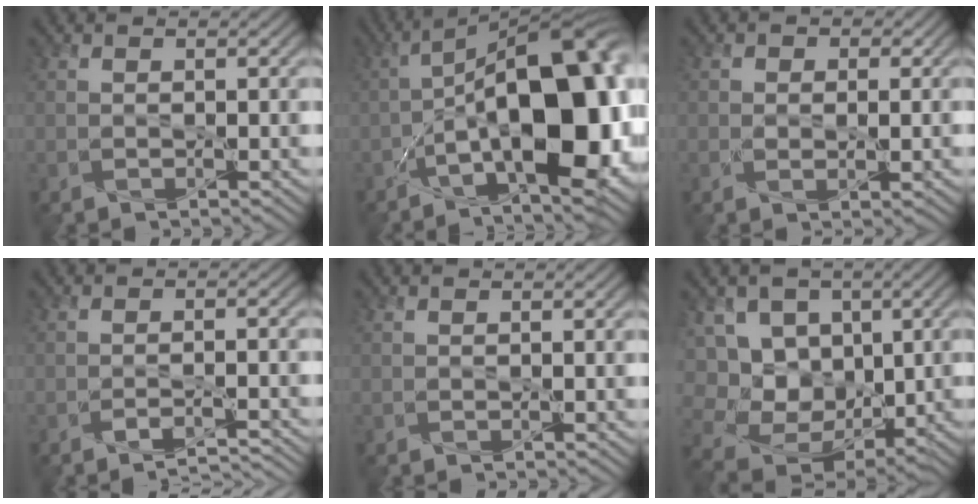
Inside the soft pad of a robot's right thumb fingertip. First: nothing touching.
{"total": 21.5, "force": [-4.8, 9.4, 18.8], "torque": [-0.253, 0.005, -0.087]}
{"total": 2.1, "force": [0.3, 1.7, 1.1], "torque": [-0.020, -0.002, 0.000]}
{"total": 2.8, "force": [-2.3, 0.4, 1.4], "torque": [-0.019, 0.001, -0.041]}
{"total": 0.0}
{"total": 11.4, "force": [0.1, 9.2, 6.8], "torque": [-0.153, -0.004, 0.004]}